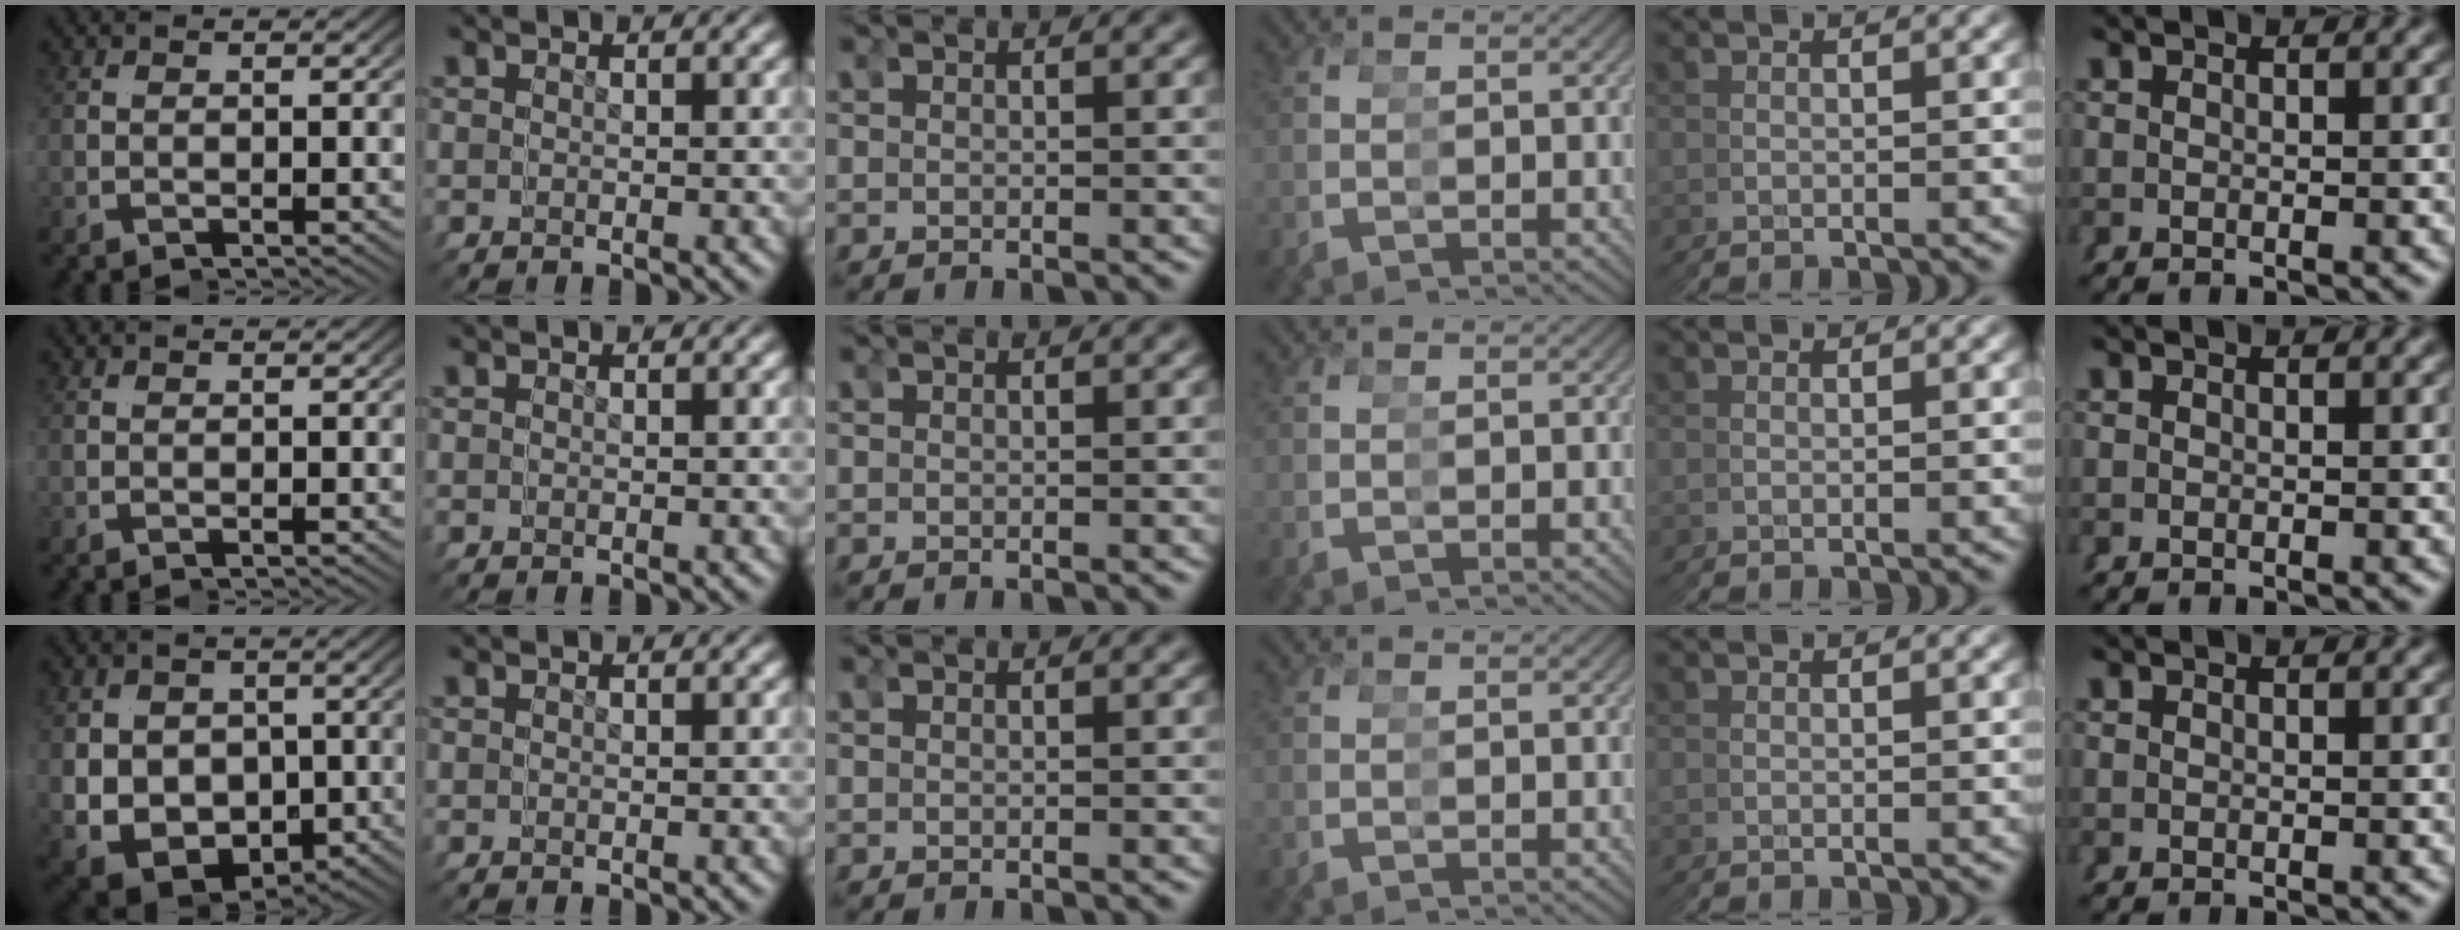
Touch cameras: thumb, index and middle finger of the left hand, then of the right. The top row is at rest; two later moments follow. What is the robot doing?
{"motion": "grasp_and_lifting", "object": "bandage"}